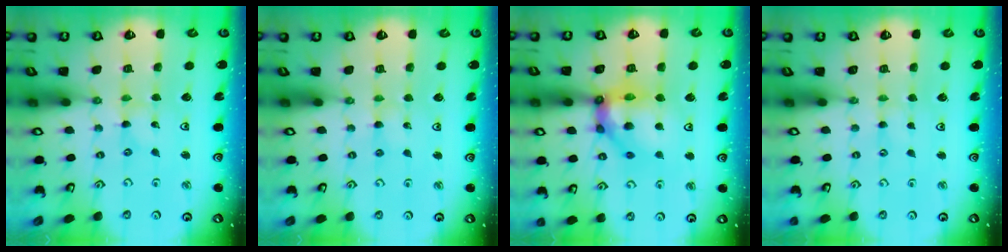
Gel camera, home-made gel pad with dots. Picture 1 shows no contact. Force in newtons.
{"total": 2.4, "press": 2.3, "slide": 0.3}
{"total": 14.4, "press": 14.2, "slide": 2.0}
{"total": 0.7, "press": 0.6, "slide": 0.1}